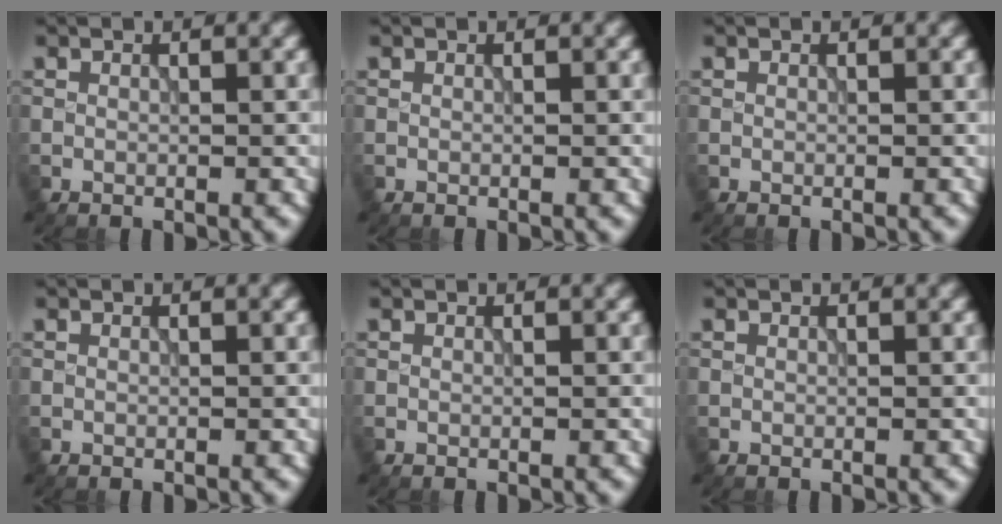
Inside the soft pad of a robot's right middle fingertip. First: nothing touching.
{"total": 0.0}
{"total": 0.0}
{"total": 0.0}
{"total": 0.0}
{"total": 0.0}